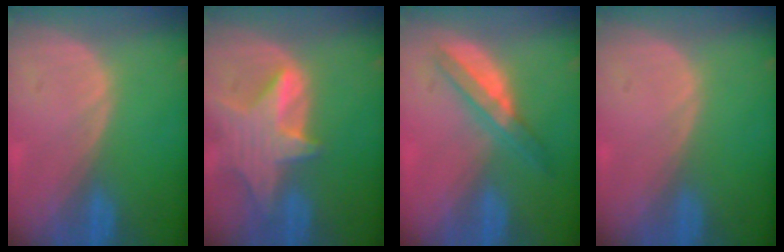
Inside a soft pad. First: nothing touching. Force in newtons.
{"total": 8.0, "press": 7.3, "slide": 3.2}
{"total": 5.0, "press": 4.8, "slide": 1.4}
{"total": 0.0}